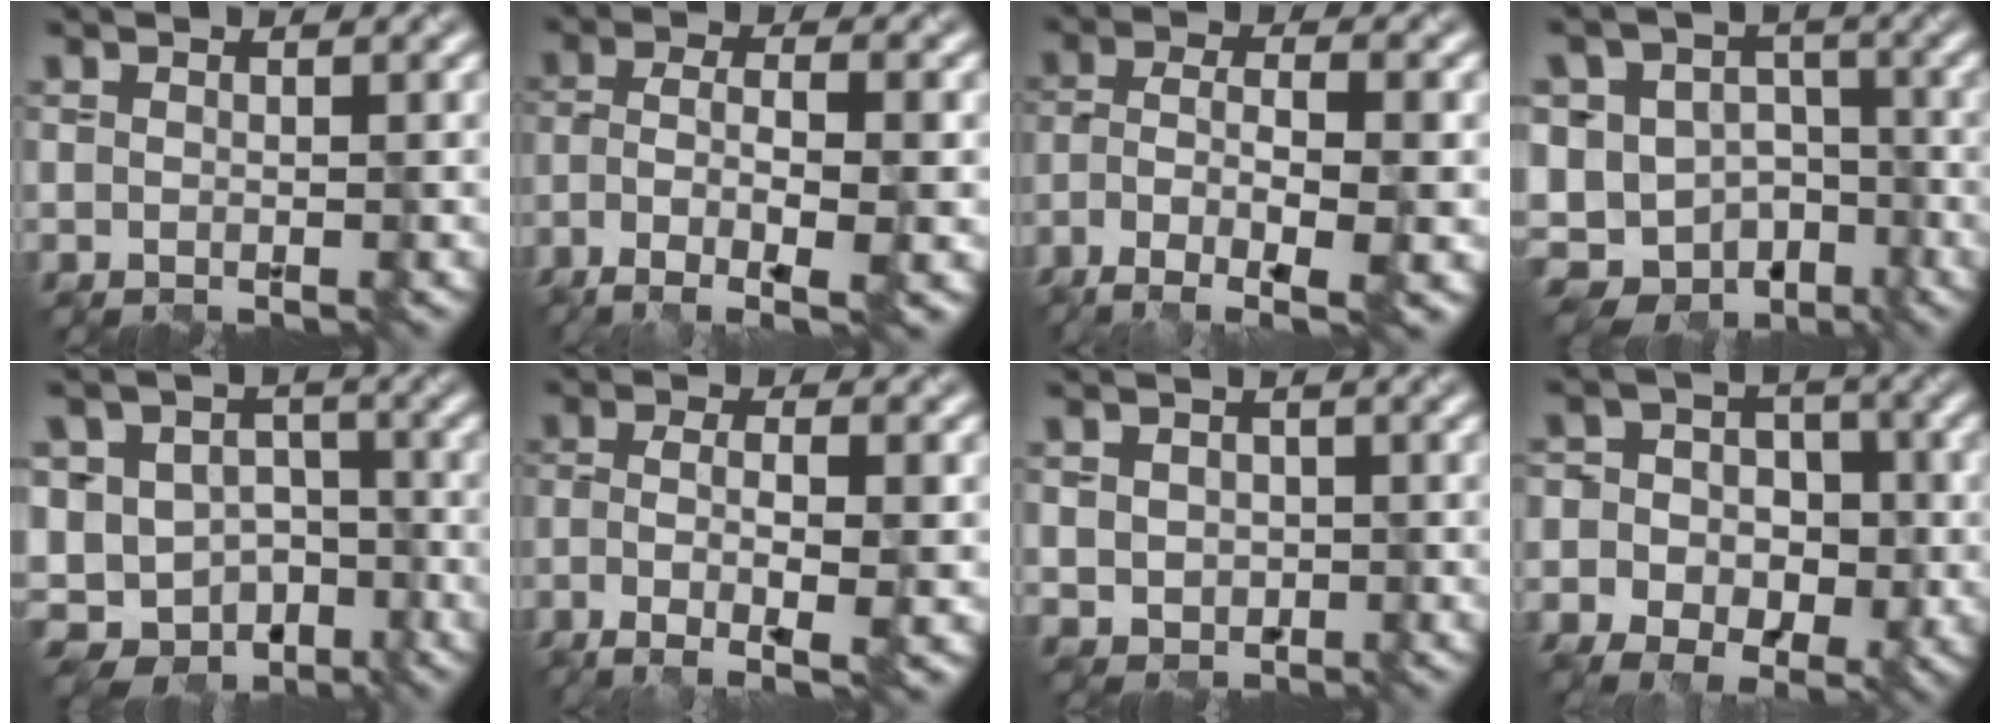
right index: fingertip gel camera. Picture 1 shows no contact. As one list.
[{"total": 6.1, "force": [-3.4, 1.1, 5.0], "torque": [-0.091, 0.006, -0.055]}, {"total": 6.8, "force": [-4.1, 1.3, 5.2], "torque": [-0.097, 0.008, -0.065]}, {"total": 12.7, "force": [-7.6, 8.9, 4.9], "torque": [-0.078, -0.012, -0.094]}, {"total": 11.4, "force": [-6.7, 7.9, 4.9], "torque": [-0.073, -0.010, -0.081]}, {"total": 5.1, "force": [-2.1, 0.9, 4.5], "torque": [-0.081, -0.002, -0.030]}, {"total": 2.4, "force": [-0.6, 2.0, 1.1], "torque": [-0.027, 0.005, 0.002]}, {"total": 7.7, "force": [-2.8, 6.5, 3.0], "torque": [-0.032, 0.016, -0.062]}]